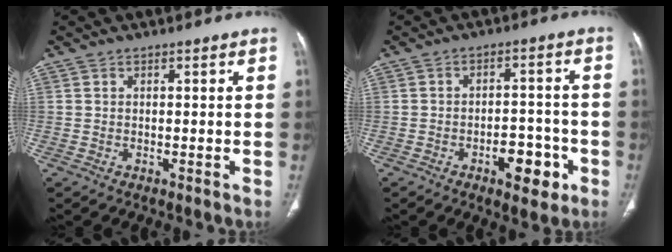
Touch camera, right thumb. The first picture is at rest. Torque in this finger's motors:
{"motor_torque": [0.98, 1.07, -0.10, 0.02, 0.04]}